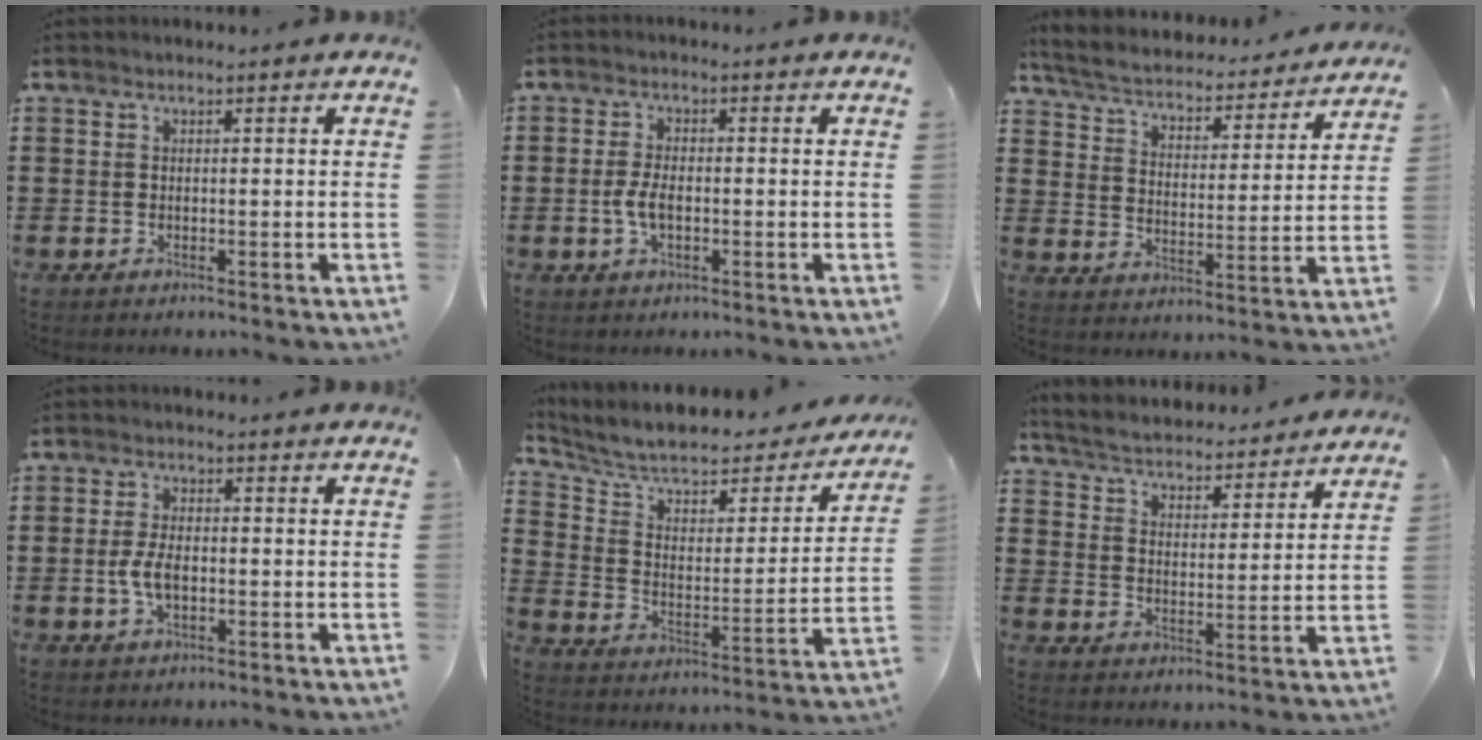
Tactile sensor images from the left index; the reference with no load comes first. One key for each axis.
{"total": 3.8, "fx": -0.7, "fy": 1.7, "fz": 3.3, "tx": -0.083, "ty": -0.005, "tz": -0.018}
{"total": 3.6, "fx": 3.5, "fy": 0.4, "fz": 0.9, "tx": -0.038, "ty": -0.030, "tz": 0.051}
{"total": 4.3, "fx": -0.6, "fy": 2.0, "fz": 3.8, "tx": -0.090, "ty": -0.003, "tz": -0.017}
{"total": 7.7, "fx": 6.2, "fy": 2.8, "fz": 3.6, "tx": -0.092, "ty": -0.040, "tz": 0.102}
{"total": 3.8, "fx": 3.8, "fy": -0.1, "fz": 0.2, "tx": -0.026, "ty": -0.033, "tz": 0.059}